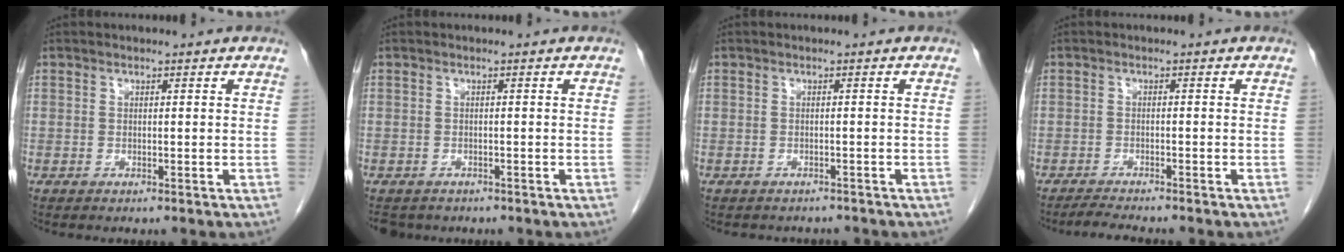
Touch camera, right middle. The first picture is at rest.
{"total": 4.2, "force": [-3.3, 2.5, 0.8], "torque": [-0.006, -0.001, -0.047]}
{"total": 3.5, "force": [-3.2, 1.4, 0.3], "torque": [-0.008, -0.002, -0.038]}
{"total": 3.5, "force": [-3.2, -0.1, 1.3], "torque": [-0.027, -0.014, -0.052]}